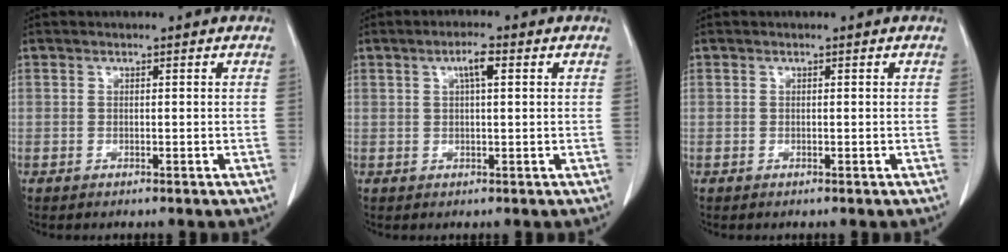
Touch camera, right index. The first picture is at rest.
{"total": 3.0, "force": [1.1, 0.5, 2.8], "torque": [-0.050, 0.006, 0.017]}
{"total": 0.0}